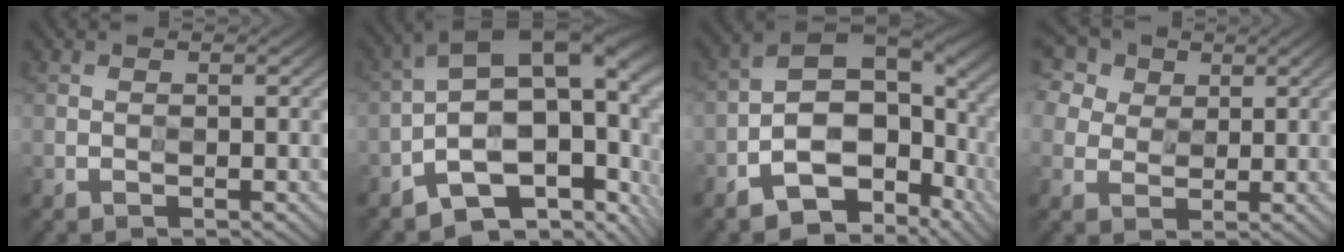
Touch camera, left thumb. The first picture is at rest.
{"total": 15.4, "force": [-3.3, 7.2, 13.2], "torque": [-0.185, 0.006, -0.041]}
{"total": 11.2, "force": [-4.8, 6.6, 7.7], "torque": [-0.107, -0.008, -0.085]}
{"total": 9.0, "force": [5.8, 5.9, 3.5], "torque": [-0.128, 0.021, 0.101]}